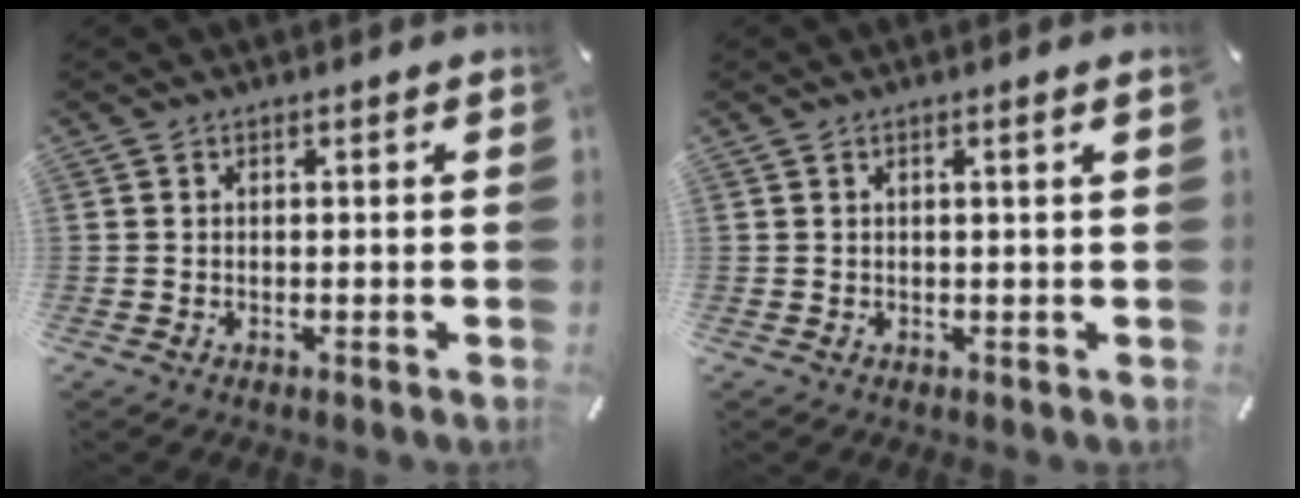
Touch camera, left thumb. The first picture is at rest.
{"total": 1.4, "force": [0.4, -0.2, 1.3], "torque": [-0.024, -0.003, 0.006]}